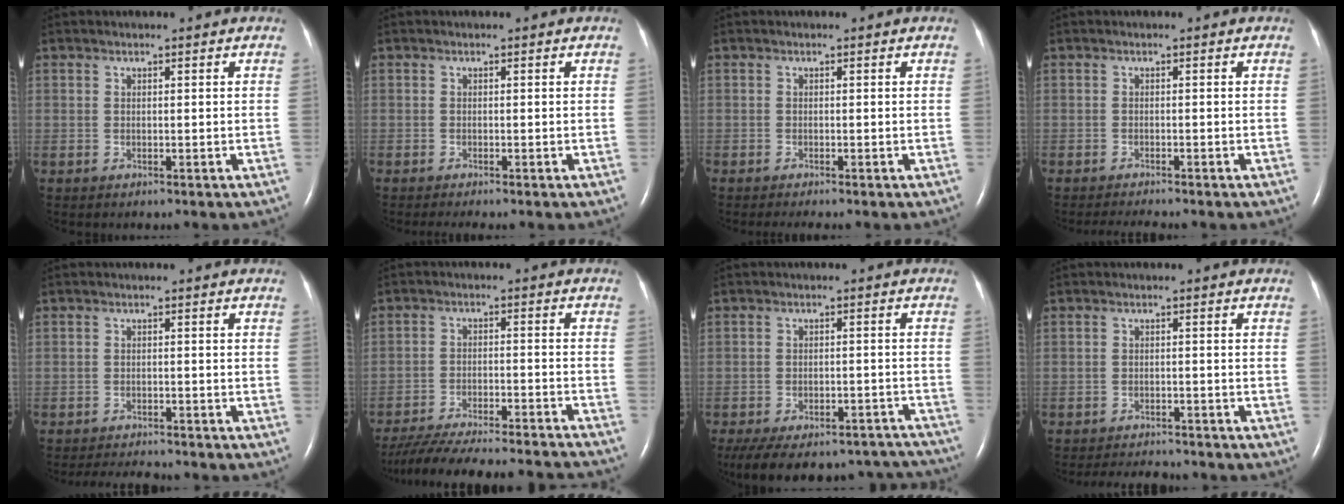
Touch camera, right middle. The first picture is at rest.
{"total": 2.1, "force": [-1.7, -0.2, 1.1], "torque": [-0.015, -0.003, -0.025]}
{"total": 1.9, "force": [-1.7, -0.1, 1.0], "torque": [-0.014, -0.004, -0.024]}
{"total": 3.2, "force": [-3.0, -0.3, 1.1], "torque": [-0.020, -0.012, -0.045]}
{"total": 5.3, "force": [-5.1, 0.5, 1.2], "torque": [-0.022, -0.012, -0.078]}
{"total": 24.5, "force": [-22.4, 1.7, 9.9], "torque": [-0.156, -0.043, -0.313]}
{"total": 21.6, "force": [-19.1, 7.0, 7.3], "torque": [-0.141, -0.001, -0.244]}
{"total": 6.1, "force": [-5.9, 1.0, 1.1], "torque": [-0.019, -0.007, -0.086]}